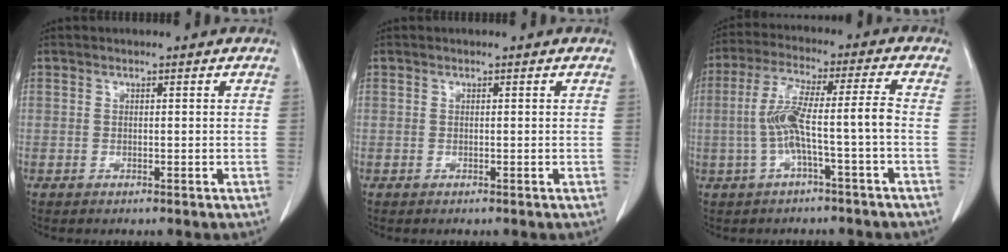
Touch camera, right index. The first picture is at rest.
{"total": 0.0}
{"total": 8.6, "force": [-1.8, -0.1, 8.4], "torque": [-0.169, 0.028, -0.029]}